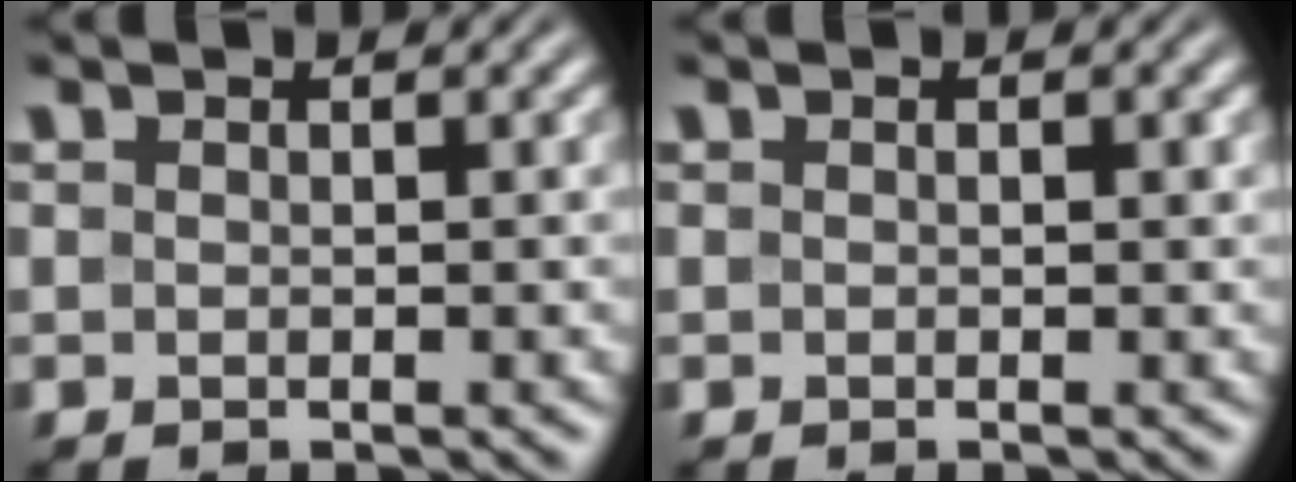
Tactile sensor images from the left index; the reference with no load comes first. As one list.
[{"total": 0.5, "force": [0.1, 0.2, 0.5], "torque": [-0.006, 0.000, 0.001]}]